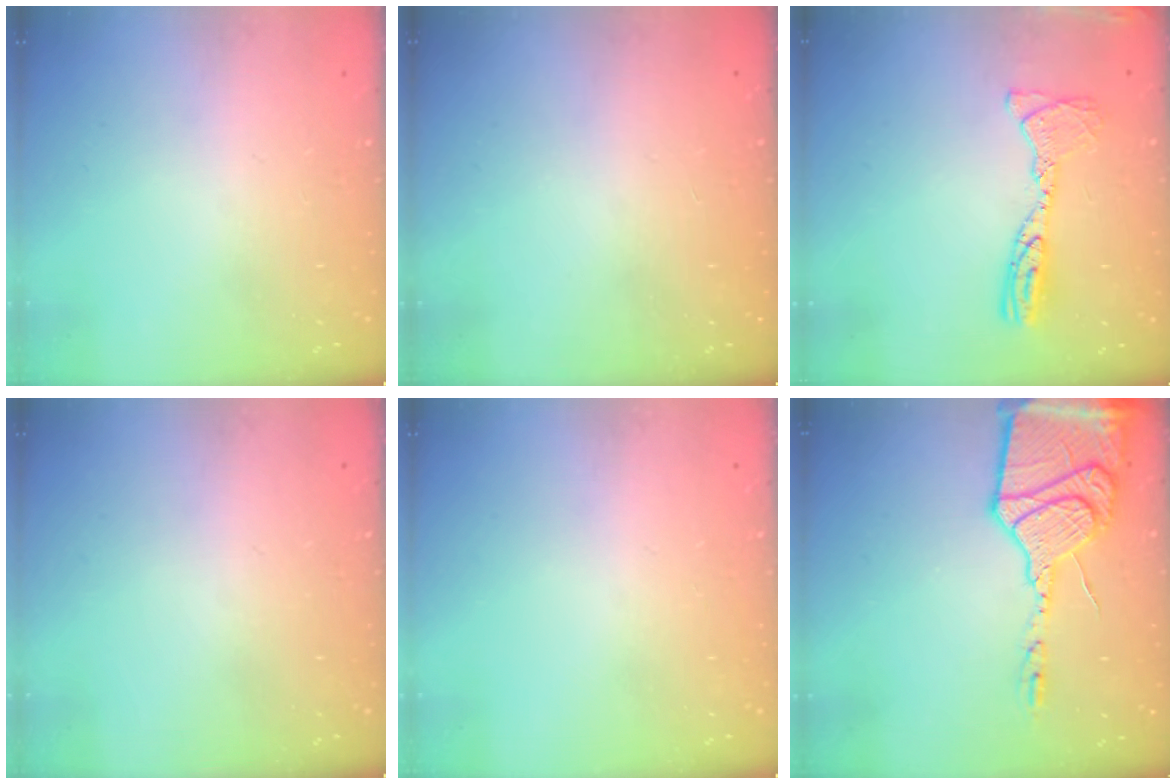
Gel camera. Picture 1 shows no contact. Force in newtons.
{"total": 0.0}
{"total": 12.2, "press": 12.1, "slide": 1.3}
{"total": 0.0}
{"total": 0.0}
{"total": 24.1, "press": 21.5, "slide": 10.8}